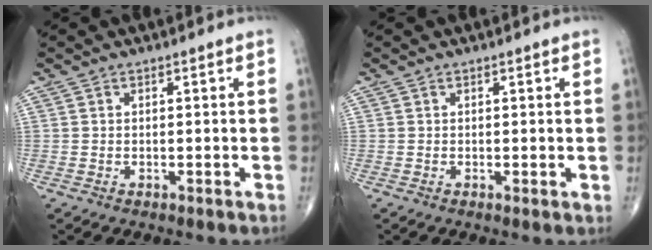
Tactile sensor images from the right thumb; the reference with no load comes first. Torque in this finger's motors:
{"motor_torque": [-0.59, 0.38, -0.33, -0.05, 0.00]}